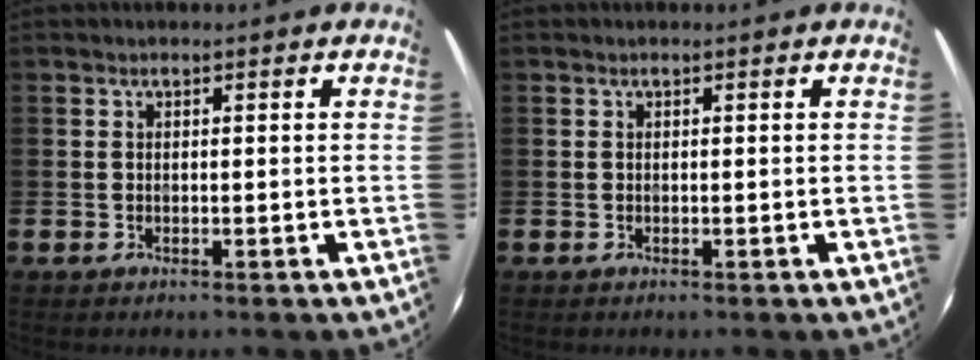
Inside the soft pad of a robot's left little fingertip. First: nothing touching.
{"total": 0.0}